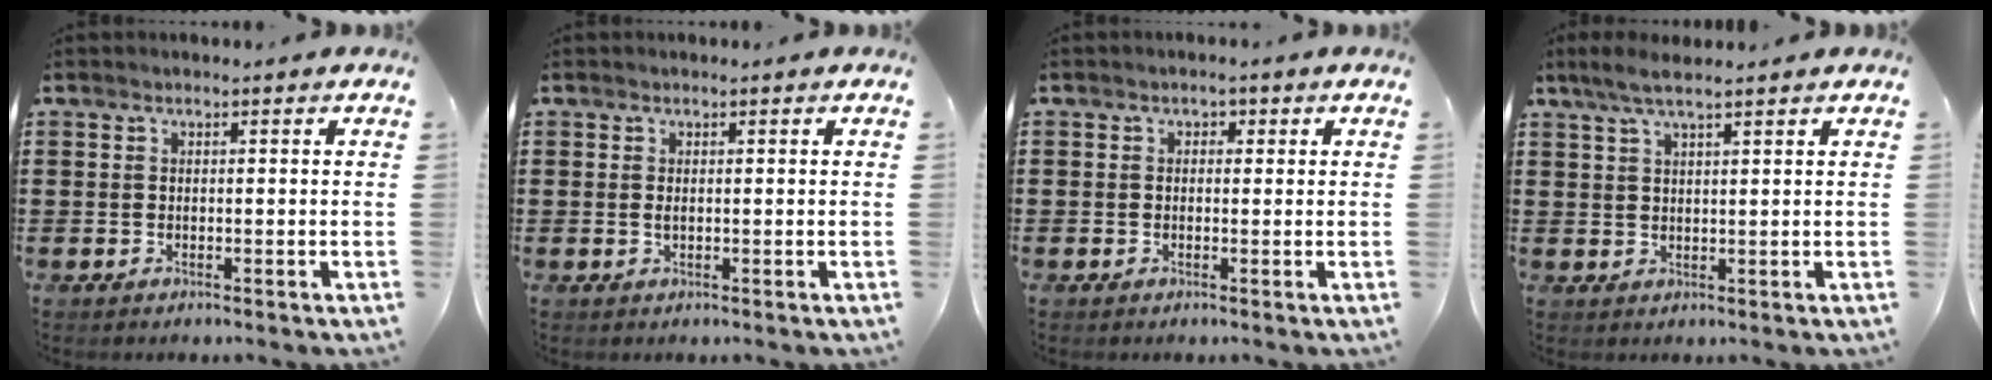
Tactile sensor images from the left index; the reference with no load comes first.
{"total": 0.8, "force": [0.0, 0.3, 0.8], "torque": [-0.017, 0.000, 0.001]}
{"total": 1.1, "force": [-0.3, 1.0, 0.4], "torque": [-0.010, 0.005, -0.008]}
{"total": 3.9, "force": [2.8, 0.5, 2.7], "torque": [-0.057, 0.004, 0.052]}